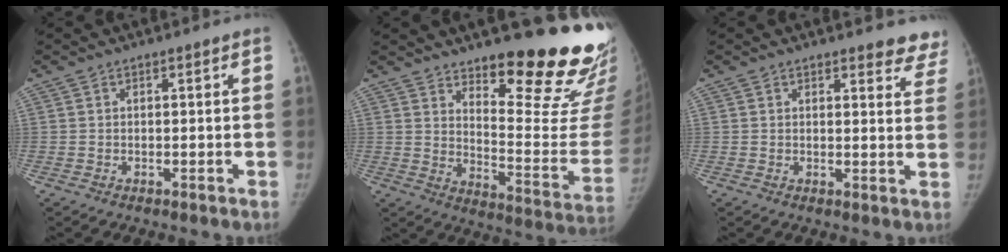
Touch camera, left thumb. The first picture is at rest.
{"total": 23.4, "force": [17.4, 5.5, 14.7], "torque": [-0.160, -0.150, 0.234]}
{"total": 7.1, "force": [6.5, 2.3, 1.5], "torque": [0.031, -0.033, 0.047]}